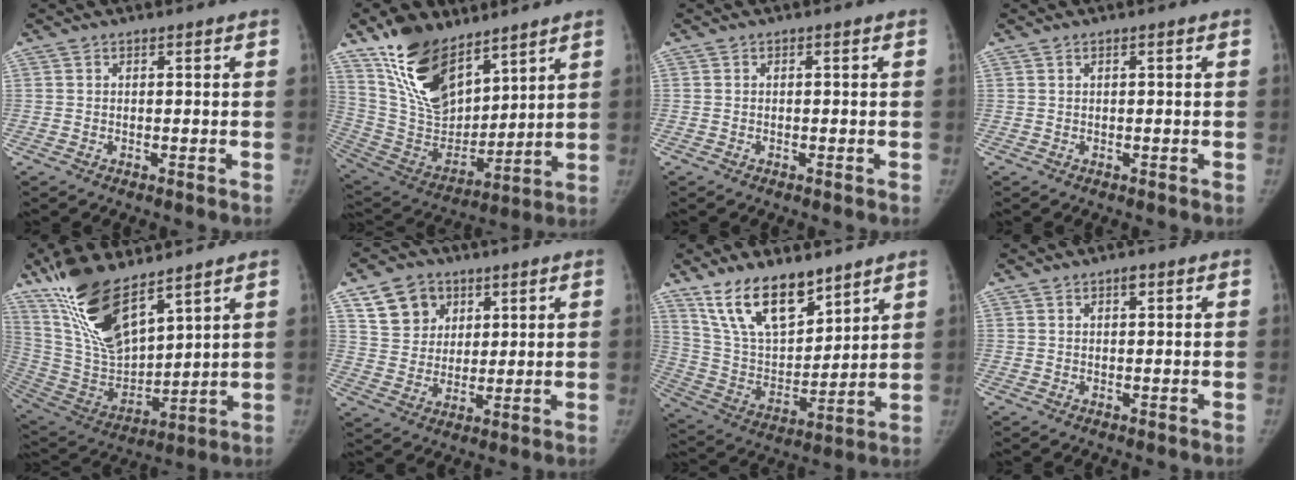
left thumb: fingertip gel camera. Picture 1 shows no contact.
{"total": 20.2, "force": [13.2, 10.5, 11.2], "torque": [-0.161, -0.064, 0.258]}
{"total": 0.0}
{"total": 0.0}
{"total": 19.7, "force": [13.1, 7.4, 12.7], "torque": [-0.219, -0.065, 0.261]}
{"total": 9.8, "force": [5.0, 7.9, 3.0], "torque": [-0.021, -0.019, 0.094]}
{"total": 16.8, "force": [11.8, 7.4, 9.4], "torque": [-0.126, -0.065, 0.230]}
{"total": 0.9, "force": [0.6, 0.5, 0.5], "torque": [-0.001, -0.003, 0.007]}